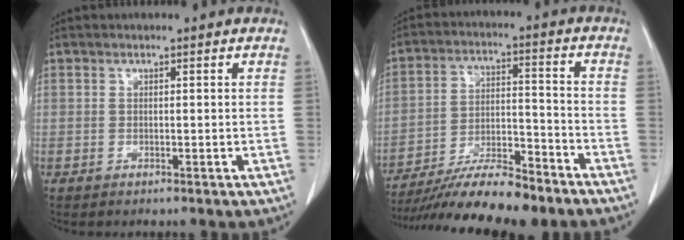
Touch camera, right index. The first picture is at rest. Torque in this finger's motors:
{"motor_torque": [0.60, -0.78, 0.56, 0.12]}